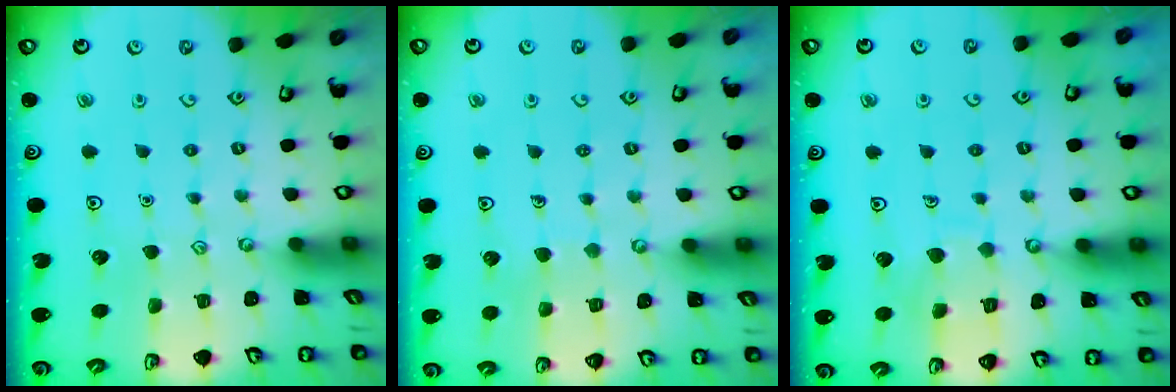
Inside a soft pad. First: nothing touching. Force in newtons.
{"total": 4.3, "press": 4.3, "slide": 0.2}
{"total": 7.2, "press": 7.1, "slide": 0.7}